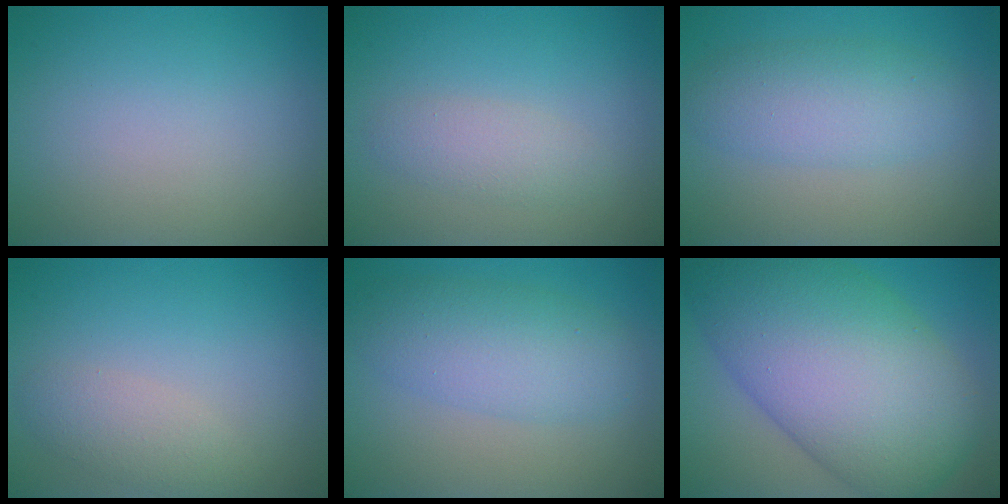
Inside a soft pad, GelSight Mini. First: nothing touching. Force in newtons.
{"total": 2.0, "press": 2.0, "slide": 0.1}
{"total": 4.3, "press": 4.3, "slide": 0.1}
{"total": 2.3, "press": 2.3, "slide": 0.2}
{"total": 5.1, "press": 5.1, "slide": 0.1}
{"total": 15.1, "press": 15.1, "slide": 0.2}